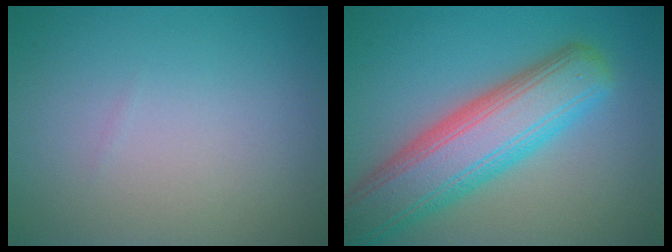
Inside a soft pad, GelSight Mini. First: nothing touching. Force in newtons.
{"total": 9.1, "press": 9.0, "slide": 0.9}